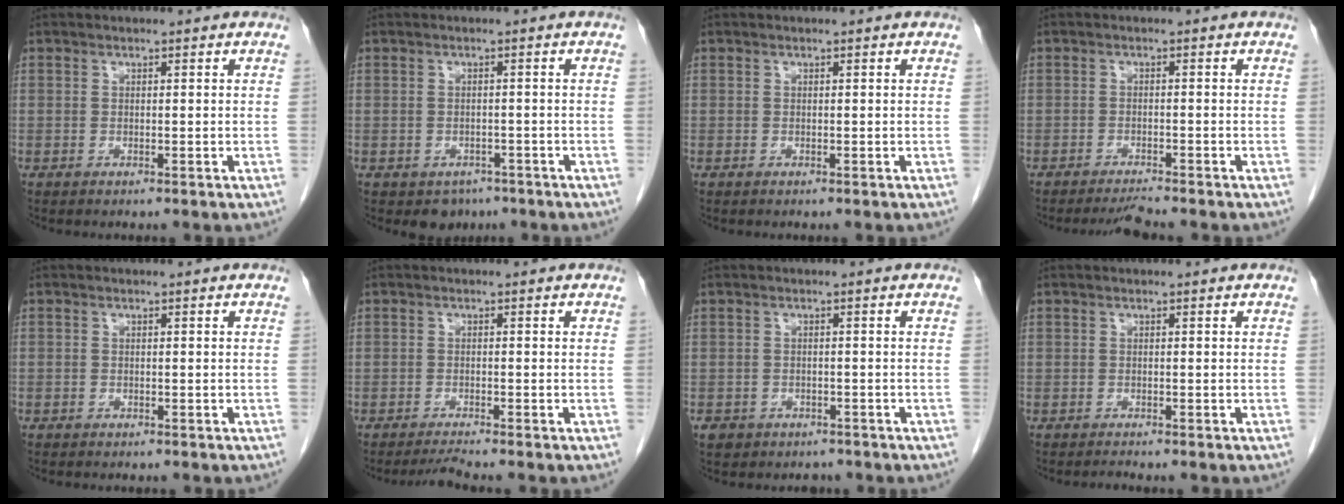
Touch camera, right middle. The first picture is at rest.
{"total": 2.9, "force": [-1.9, 2.0, 0.9], "torque": [-0.013, 0.001, -0.018]}
{"total": 0.0}
{"total": 2.3, "force": [-2.2, -0.6, 0.4], "torque": [-0.015, -0.014, -0.036]}
{"total": 0.6, "force": [-0.4, 0.4, 0.0], "torque": [-0.008, 0.002, -0.009]}
{"total": 2.0, "force": [-1.7, -1.0, 0.4], "torque": [-0.018, -0.013, -0.032]}
{"total": 4.4, "force": [-3.2, 2.8, 1.0], "torque": [-0.022, 0.005, -0.038]}
{"total": 0.6, "force": [-0.5, -0.3, 0.0], "torque": [-0.006, -0.006, -0.007]}